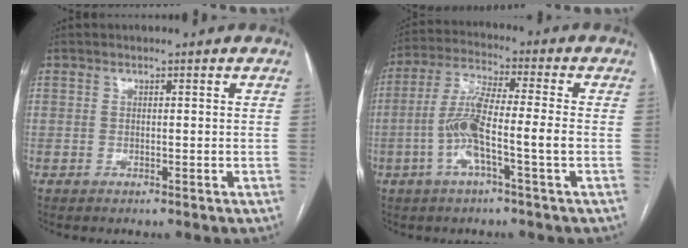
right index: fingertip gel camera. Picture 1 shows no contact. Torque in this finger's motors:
{"motor_torque": [1.87, -0.26, 0.80, 0.21]}